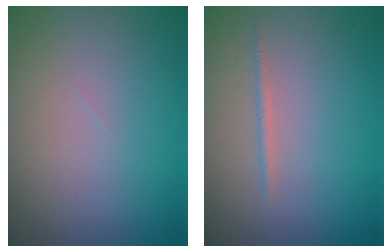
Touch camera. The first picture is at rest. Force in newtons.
{"total": 0.7, "press": 0.7, "slide": 0.1}